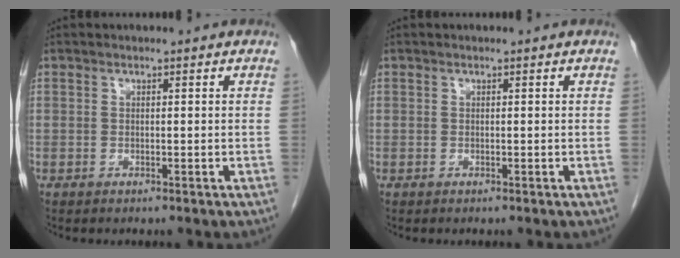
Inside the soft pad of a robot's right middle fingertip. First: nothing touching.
{"total": 0.0}